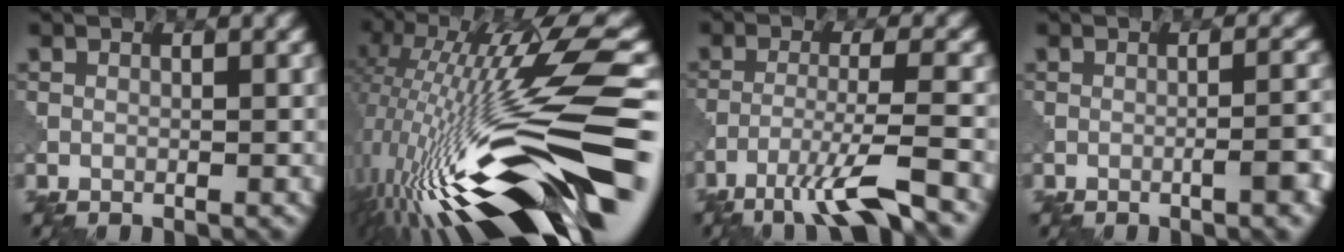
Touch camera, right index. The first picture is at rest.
{"total": 18.0, "force": [-4.9, 3.7, 16.9], "torque": [-0.292, 0.035, -0.091]}
{"total": 6.1, "force": [-4.0, 0.3, 4.6], "torque": [-0.082, 0.000, -0.081]}
{"total": 3.9, "force": [-1.2, 1.1, 3.5], "torque": [-0.036, 0.009, -0.020]}